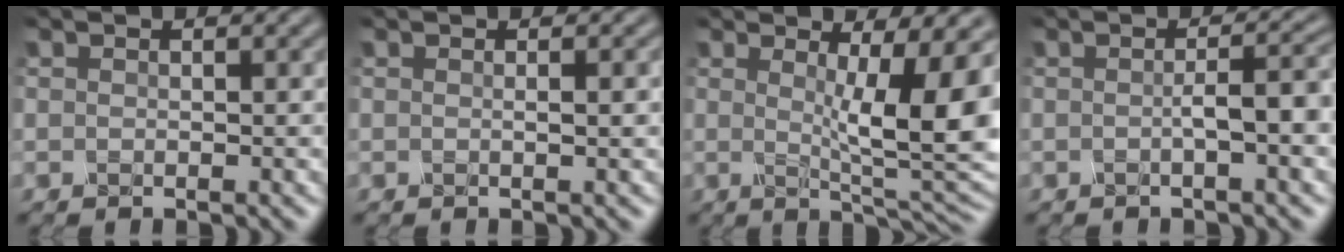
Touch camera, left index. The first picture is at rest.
{"total": 0.9, "force": [-0.2, -0.1, 0.8], "torque": [-0.018, 0.000, 0.000]}
{"total": 8.0, "force": [1.4, 1.6, 7.8], "torque": [-0.115, -0.012, 0.025]}
{"total": 3.1, "force": [-0.7, 0.5, 3.0], "torque": [-0.056, 0.007, -0.011]}